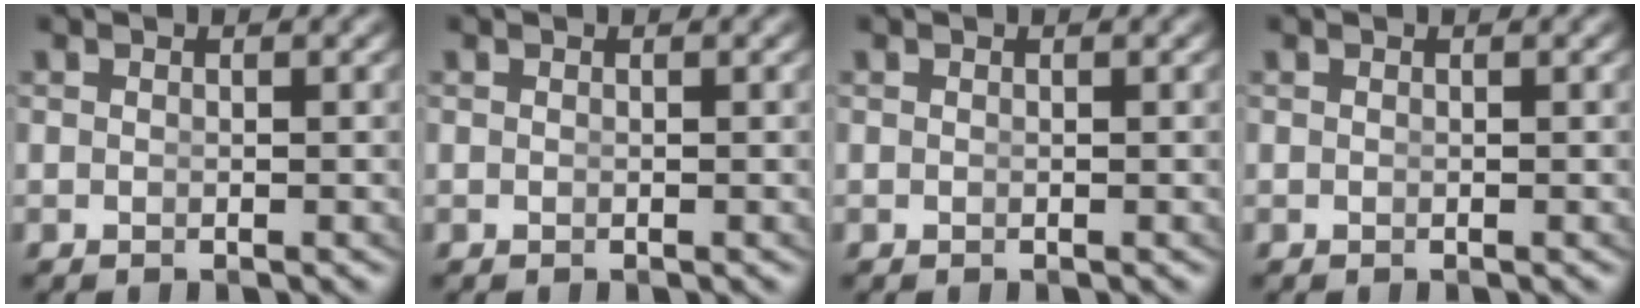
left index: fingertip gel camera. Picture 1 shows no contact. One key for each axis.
{"total": 0.0}
{"total": 0.0}
{"total": 0.0}